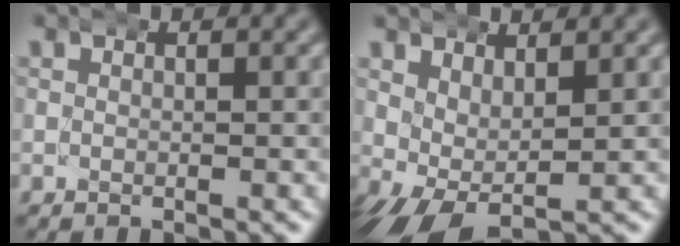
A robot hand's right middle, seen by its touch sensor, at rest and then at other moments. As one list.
[{"total": 4.4, "force": [-1.3, 3.2, 2.7], "torque": [-0.071, -0.028, -0.013]}]